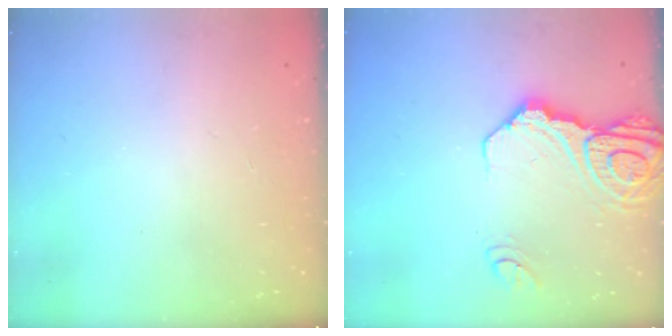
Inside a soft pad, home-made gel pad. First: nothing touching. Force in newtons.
{"total": 16.8, "press": 16.7, "slide": 2.0}